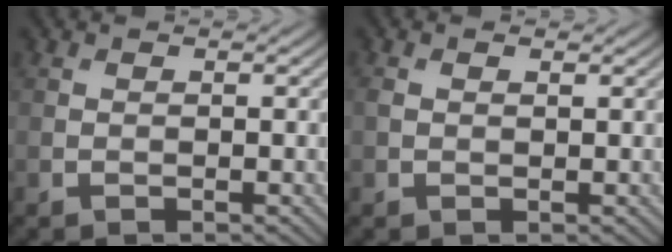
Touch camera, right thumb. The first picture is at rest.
{"total": 1.1, "force": [0.5, 0.6, 0.8], "torque": [-0.023, 0.001, 0.009]}